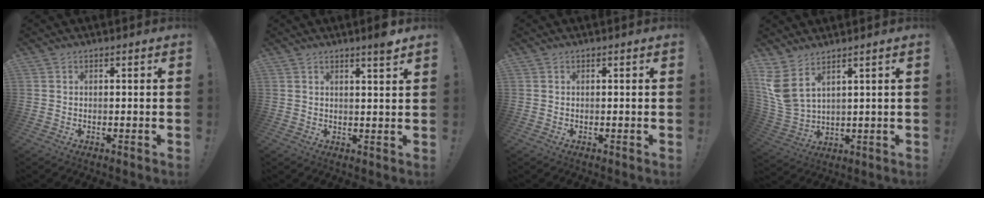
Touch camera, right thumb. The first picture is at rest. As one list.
[{"total": 3.9, "force": [2.7, -0.4, 2.8], "torque": [-0.032, -0.023, 0.040]}, {"total": 0.0}, {"total": 8.0, "force": [5.2, 3.5, 4.9], "torque": [-0.115, -0.032, 0.103]}]